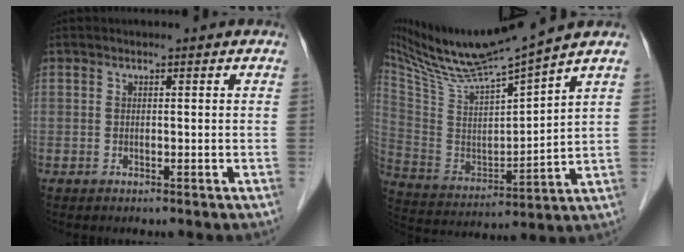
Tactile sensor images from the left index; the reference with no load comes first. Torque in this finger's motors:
{"motor_torque": [-0.14, -0.41, 0.00, 0.03]}